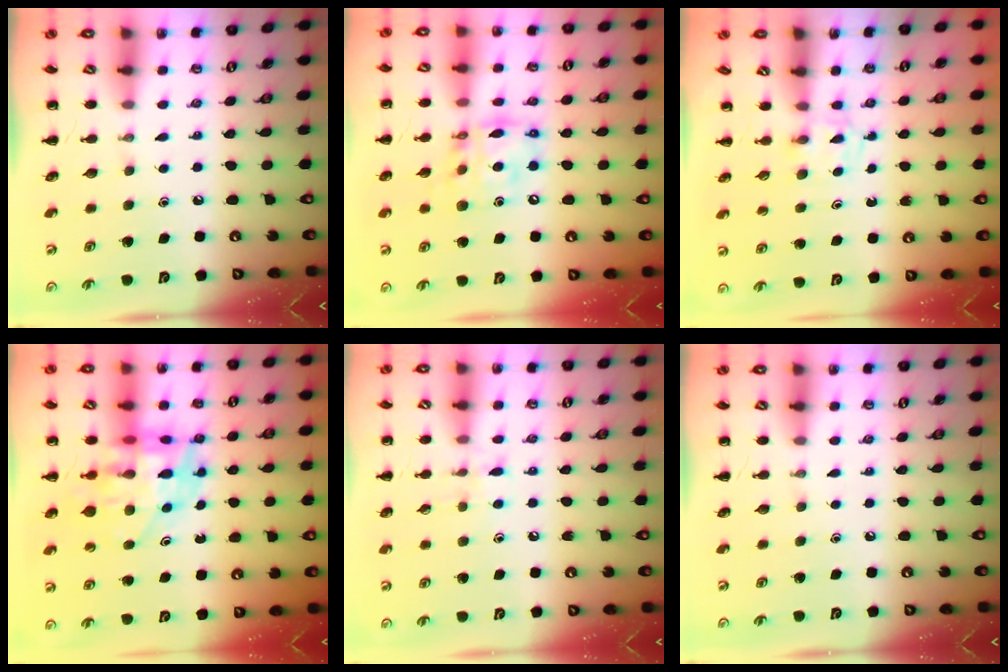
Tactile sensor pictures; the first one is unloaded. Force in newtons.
{"total": 14.6, "press": 14.2, "slide": 3.7}
{"total": 2.4, "press": 2.1, "slide": 1.1}
{"total": 10.9, "press": 10.4, "slide": 3.3}
{"total": 7.4, "press": 7.1, "slide": 2.2}
{"total": 0.0}